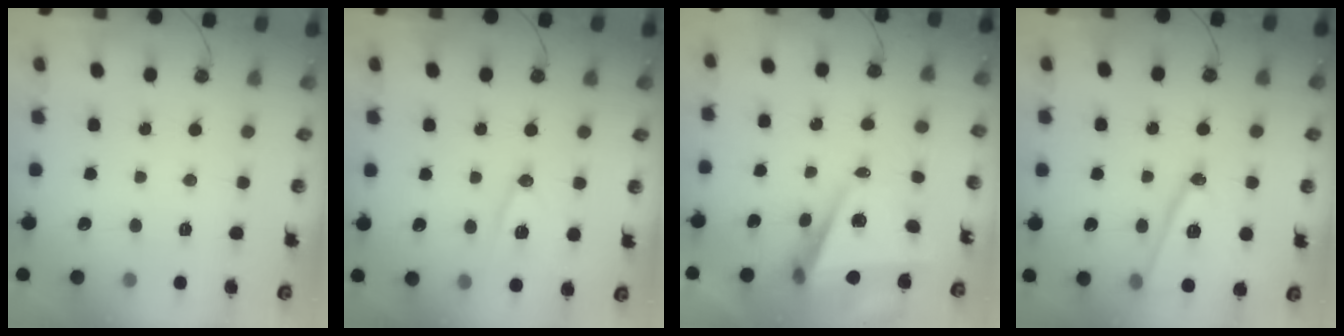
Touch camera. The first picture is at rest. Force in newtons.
{"total": 10.8, "press": 10.8, "slide": 0.7}
{"total": 7.2, "press": 5.7, "slide": 4.4}
{"total": 14.2, "press": 13.8, "slide": 3.5}